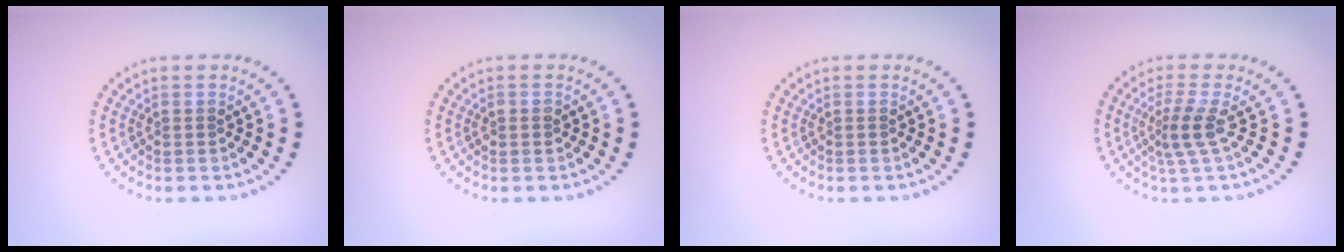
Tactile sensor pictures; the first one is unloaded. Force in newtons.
{"total": 1.1, "press": 1.1, "slide": 0.2}
{"total": 0.0}
{"total": 2.6, "press": 1.8, "slide": 1.9}